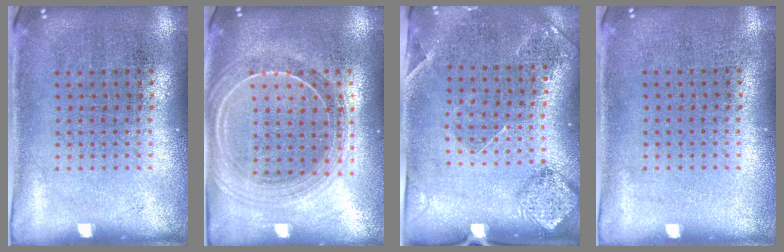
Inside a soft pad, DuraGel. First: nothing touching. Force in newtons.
{"total": 2.1, "press": 1.9, "slide": 1.0}
{"total": 1.5, "press": 1.3, "slide": 0.7}
{"total": 0.0}